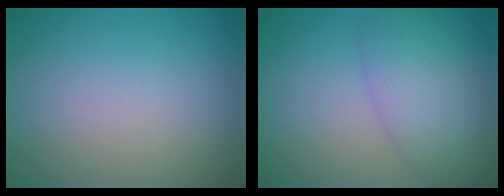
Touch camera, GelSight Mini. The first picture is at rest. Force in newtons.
{"total": 5.7, "press": 5.7, "slide": 0.2}